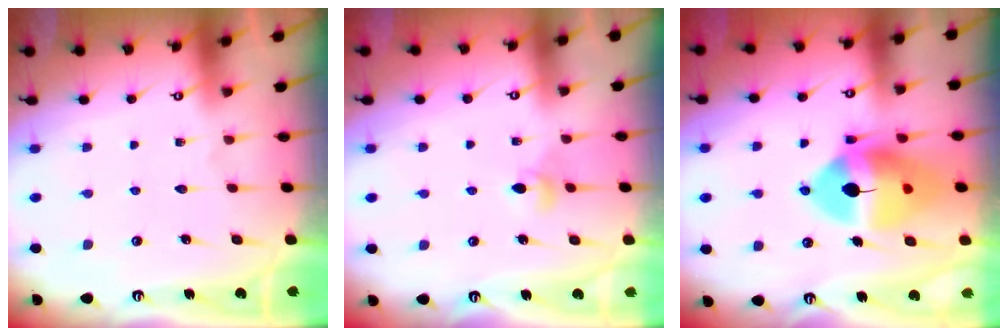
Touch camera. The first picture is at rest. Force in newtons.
{"total": 4.6, "press": 4.4, "slide": 1.1}
{"total": 16.4, "press": 16.2, "slide": 2.3}